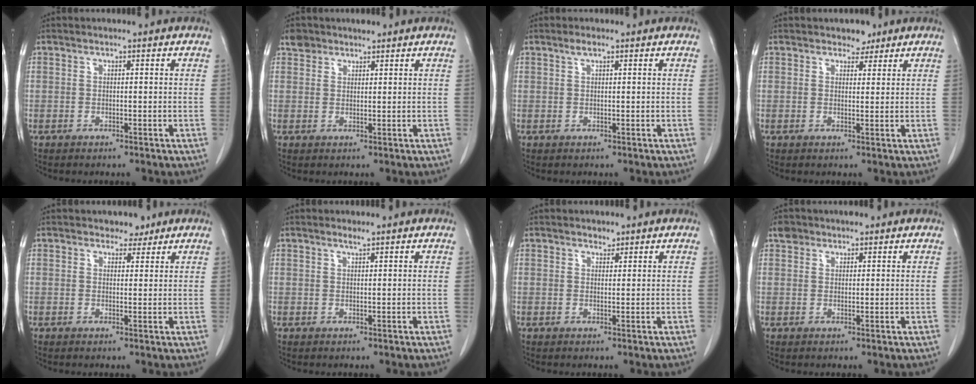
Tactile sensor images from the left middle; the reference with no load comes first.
{"total": 2.4, "force": [2.0, 1.4, 0.1], "torque": [0.000, 0.010, 0.032]}
{"total": 1.1, "force": [0.8, 0.2, 0.8], "torque": [-0.018, 0.003, 0.016]}
{"total": 2.3, "force": [1.8, 1.4, 0.4], "torque": [-0.004, -0.002, 0.026]}
{"total": 2.4, "force": [1.9, 1.4, 0.4], "torque": [-0.004, 0.000, 0.027]}
{"total": 0.7, "force": [0.6, -0.1, 0.3], "torque": [-0.012, -0.003, 0.015]}
{"total": 1.0, "force": [0.9, 0.5, 0.1], "torque": [-0.001, -0.007, 0.012]}
{"total": 2.0, "force": [1.5, 1.3, 0.2], "torque": [0.000, 0.008, 0.022]}